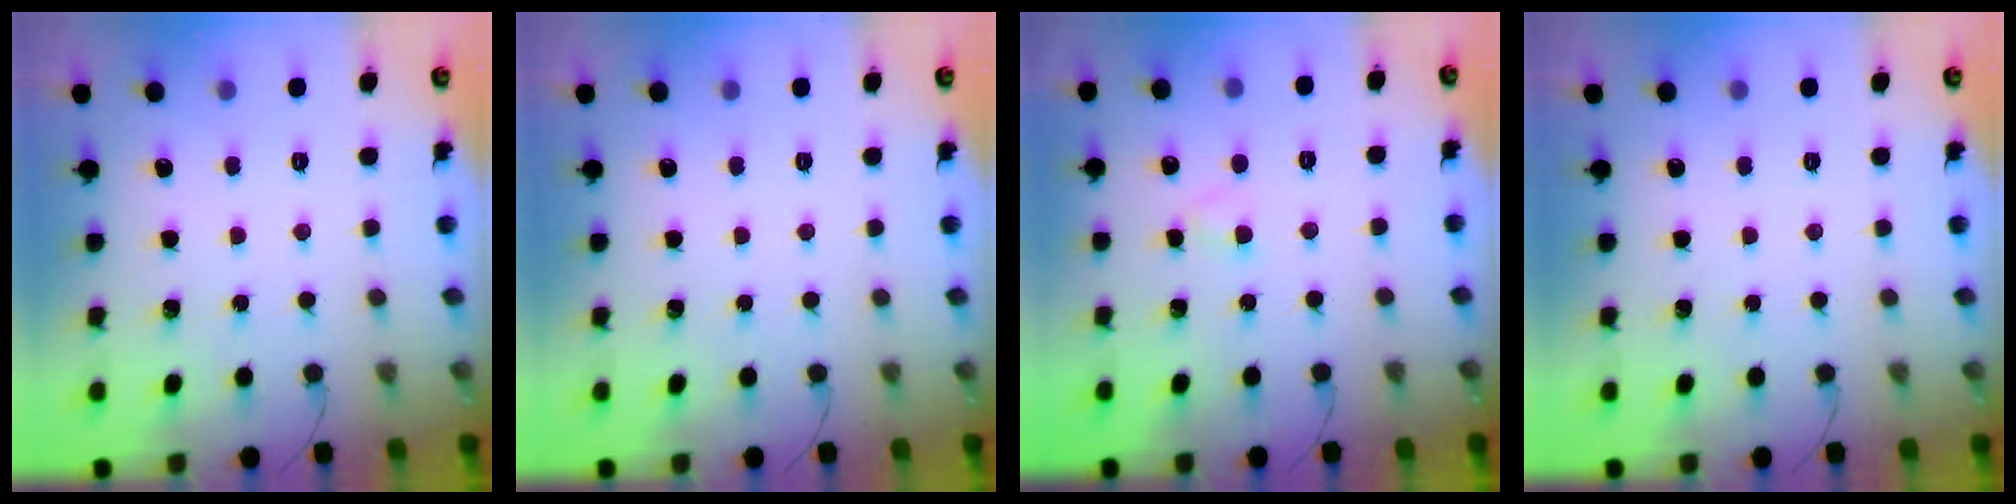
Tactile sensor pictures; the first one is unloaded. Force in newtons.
{"total": 0.0}
{"total": 1.9, "press": 1.7, "slide": 0.9}
{"total": 0.0}